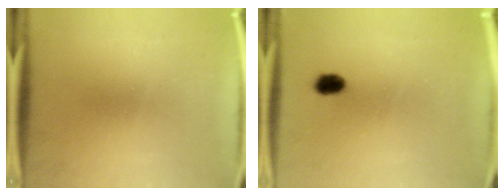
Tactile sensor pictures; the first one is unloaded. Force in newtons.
{"total": 2.6}